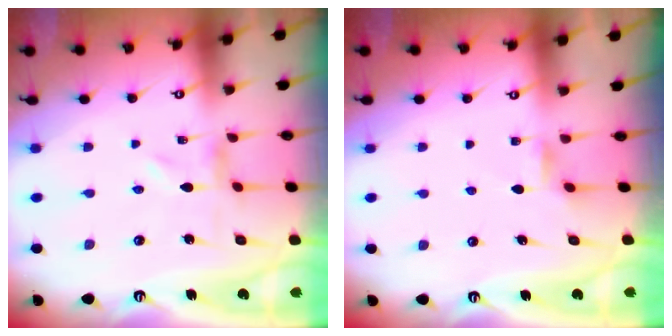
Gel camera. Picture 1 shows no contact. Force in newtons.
{"total": 2.4, "press": 2.3, "slide": 0.5}